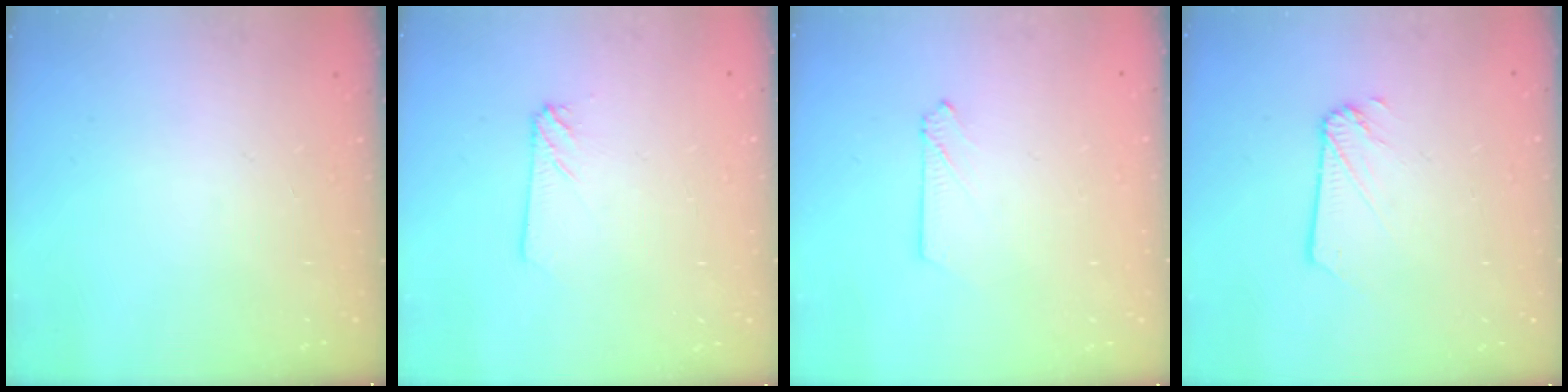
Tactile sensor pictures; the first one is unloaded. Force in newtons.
{"total": 3.4, "press": 3.4, "slide": 0.4}
{"total": 2.1, "press": 2.1, "slide": 0.2}
{"total": 2.2, "press": 2.2, "slide": 0.0}